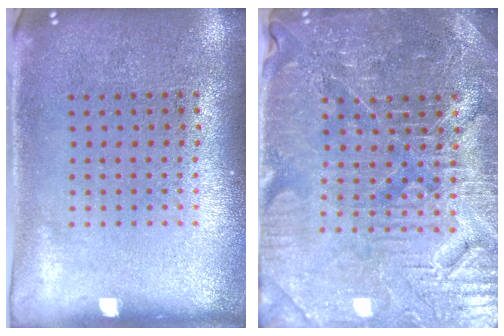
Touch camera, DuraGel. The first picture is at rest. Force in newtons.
{"total": 4.6, "press": 4.4, "slide": 1.4}